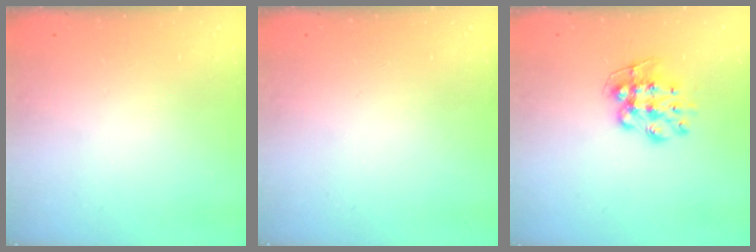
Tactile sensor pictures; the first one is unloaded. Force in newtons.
{"total": 0.0}
{"total": 9.5, "press": 9.4, "slide": 0.8}